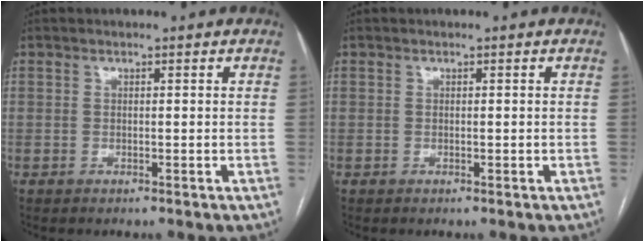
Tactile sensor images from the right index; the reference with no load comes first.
{"total": 0.0}